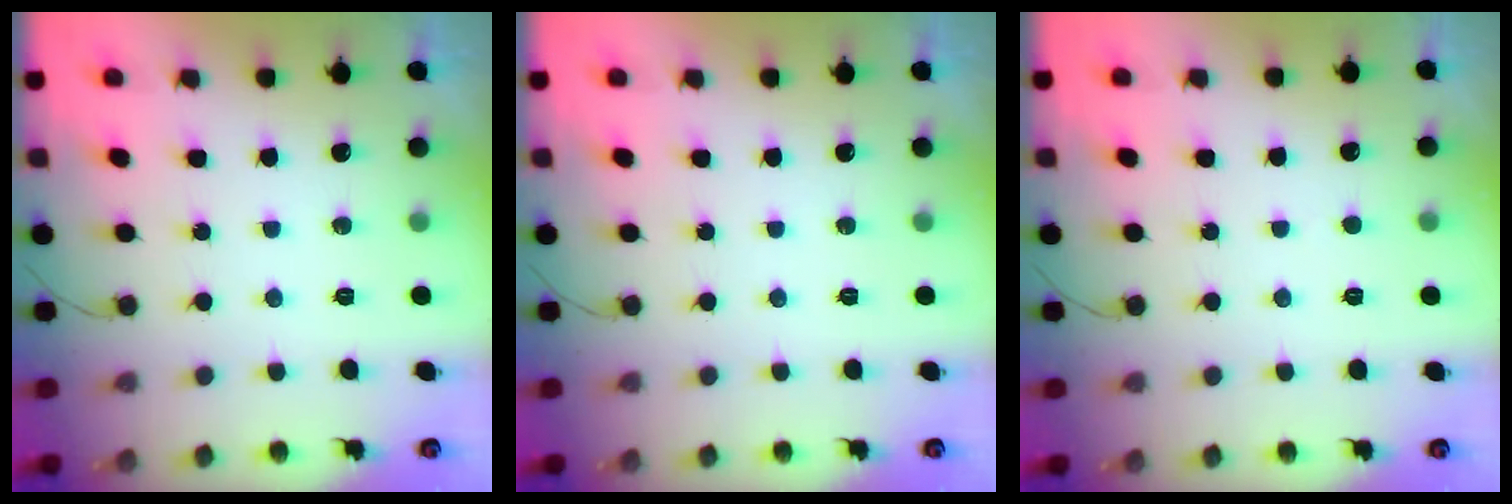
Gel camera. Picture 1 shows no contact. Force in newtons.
{"total": 0.0}
{"total": 2.2, "press": 2.2, "slide": 0.2}